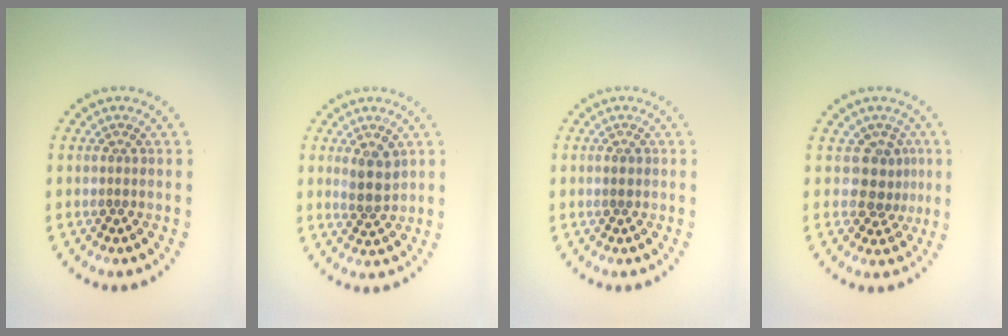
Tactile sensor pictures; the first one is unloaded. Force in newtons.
{"total": 2.5, "press": 2.3, "slide": 1.0}
{"total": 0.9, "press": 0.9, "slide": 0.1}
{"total": 2.8, "press": 2.1, "slide": 1.8}